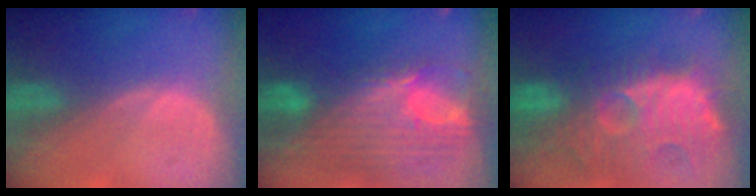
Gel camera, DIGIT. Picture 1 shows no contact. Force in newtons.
{"total": 12.1, "press": 10.3, "slide": 6.4}
{"total": 13.8, "press": 12.3, "slide": 6.4}